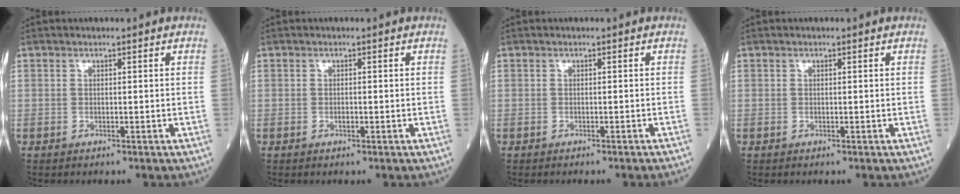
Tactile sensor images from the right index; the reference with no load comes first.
{"total": 0.6, "force": [-0.2, 0.2, 0.5], "torque": [-0.008, 0.000, -0.002]}
{"total": 2.2, "force": [-2.0, -0.6, 0.9], "torque": [-0.007, 0.005, -0.026]}
{"total": 0.0}